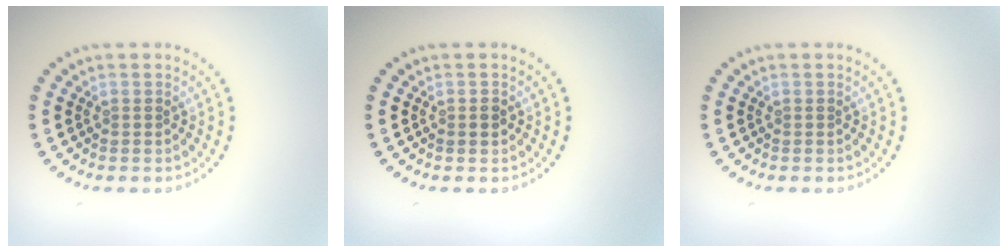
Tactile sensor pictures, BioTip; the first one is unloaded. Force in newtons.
{"total": 1.1, "press": 1.1, "slide": 0.0}
{"total": 0.0}